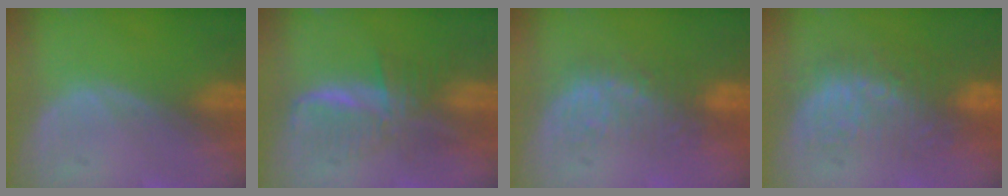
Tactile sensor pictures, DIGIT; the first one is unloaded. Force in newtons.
{"total": 6.2, "press": 6.1, "slide": 0.6}
{"total": 6.0, "press": 5.8, "slide": 1.4}
{"total": 9.0, "press": 8.7, "slide": 2.2}